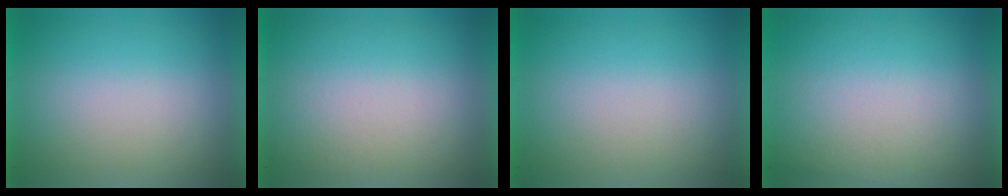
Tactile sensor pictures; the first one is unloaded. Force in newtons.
{"total": 1.4}
{"total": 0.0}
{"total": 3.2}